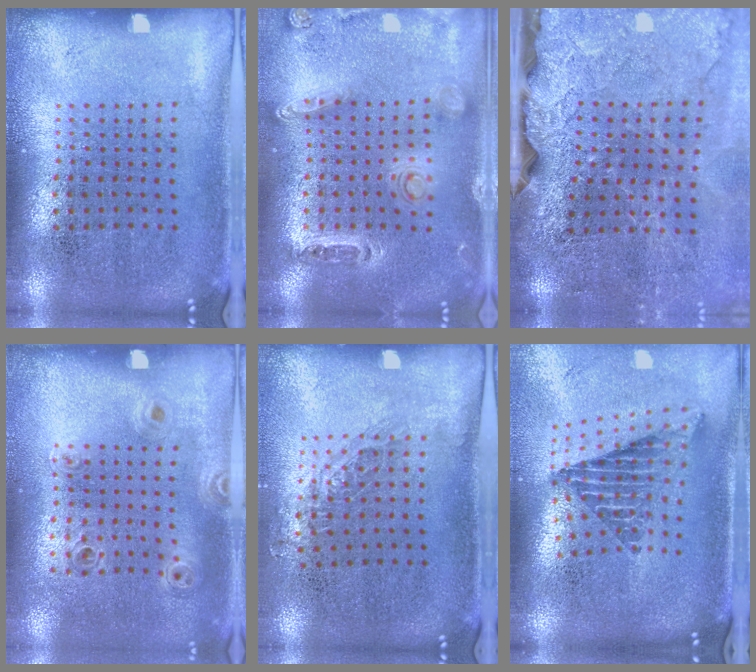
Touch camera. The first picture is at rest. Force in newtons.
{"total": 1.4, "press": 1.4, "slide": 0.3}
{"total": 4.0, "press": 3.3, "slide": 2.3}
{"total": 0.9, "press": 0.9, "slide": 0.2}
{"total": 0.7, "press": 0.7, "slide": 0.1}
{"total": 2.4, "press": 1.6, "slide": 1.8}